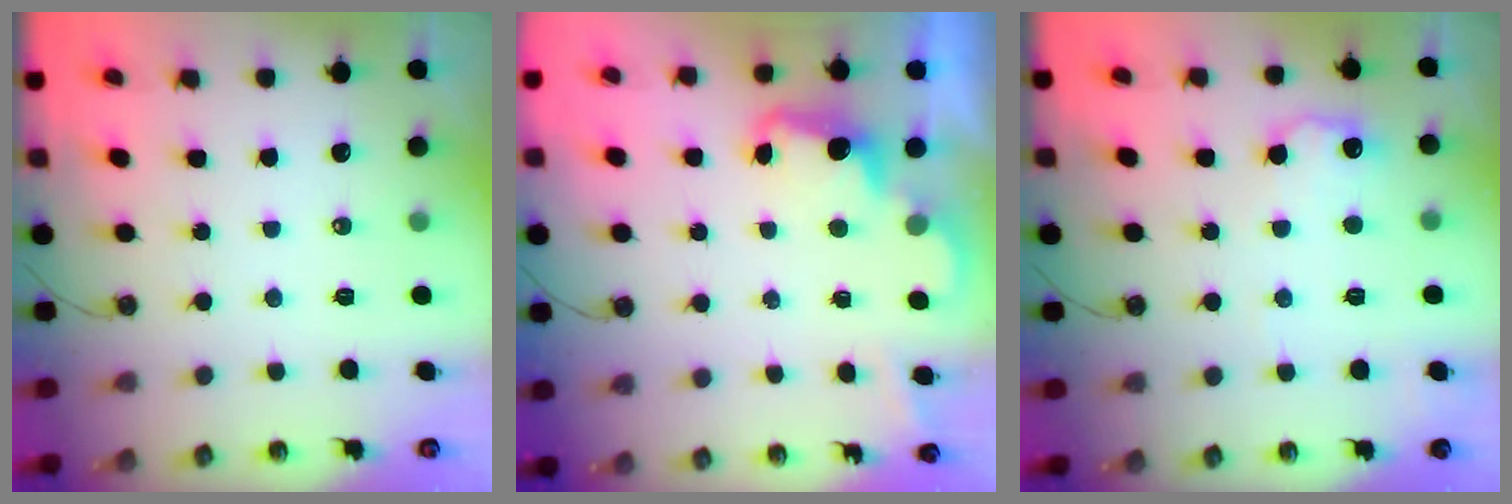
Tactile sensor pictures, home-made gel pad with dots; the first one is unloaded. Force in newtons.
{"total": 4.8, "press": 4.7, "slide": 0.6}
{"total": 9.6, "press": 9.6, "slide": 0.4}